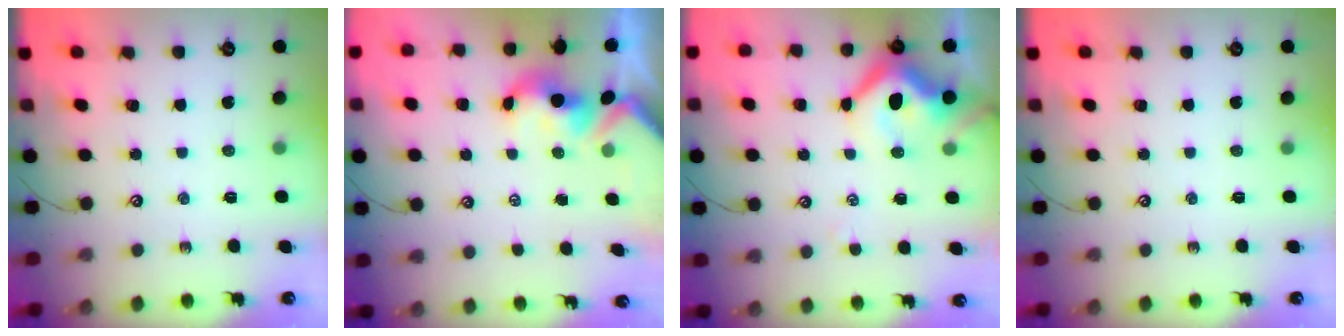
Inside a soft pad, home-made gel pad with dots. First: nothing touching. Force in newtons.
{"total": 2.2, "press": 2.1, "slide": 0.7}
{"total": 9.9, "press": 9.8, "slide": 1.6}
{"total": 0.0}